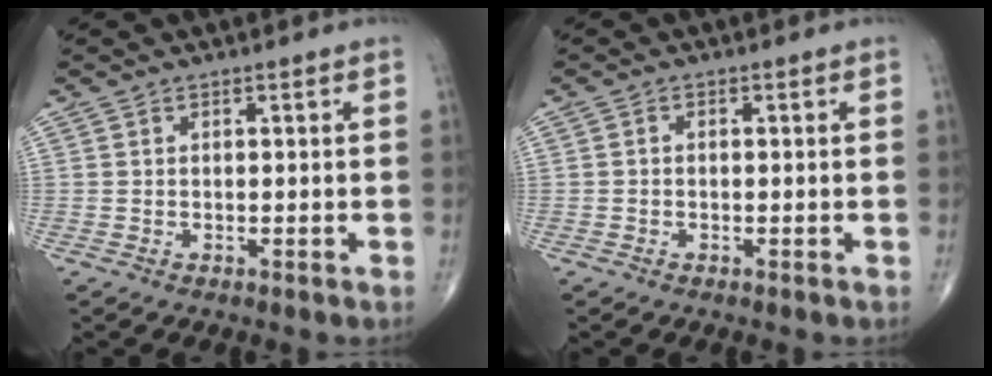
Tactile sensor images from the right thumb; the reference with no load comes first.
{"total": 0.6, "force": [-0.2, 0.4, 0.4], "torque": [-0.004, 0.001, -0.008]}